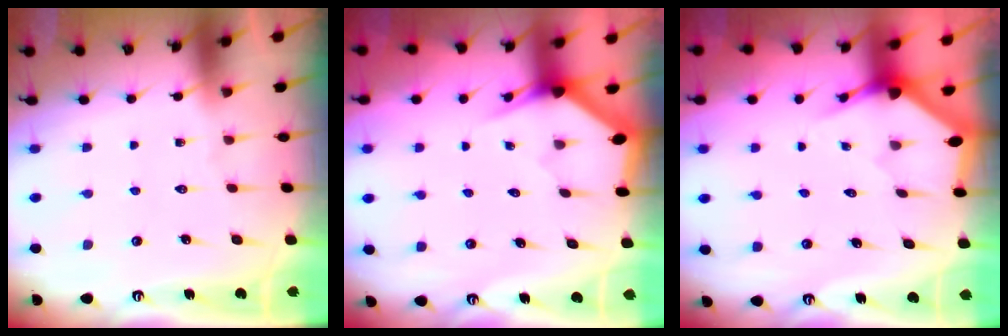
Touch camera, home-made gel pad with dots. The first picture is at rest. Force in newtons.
{"total": 2.9, "press": 2.9, "slide": 0.1}
{"total": 3.0, "press": 3.0, "slide": 0.1}